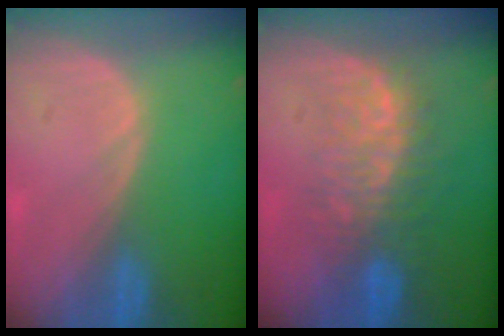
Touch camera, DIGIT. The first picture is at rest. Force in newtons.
{"total": 7.8, "press": 7.6, "slide": 1.7}